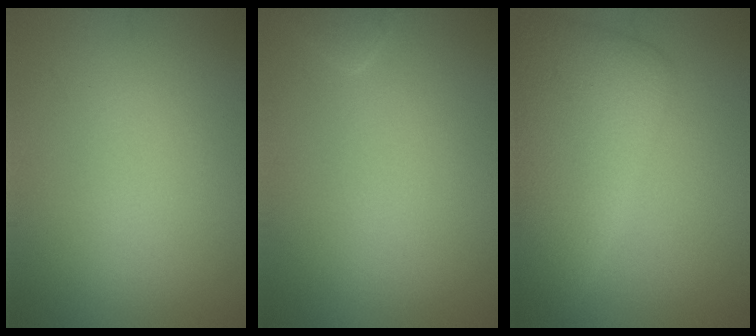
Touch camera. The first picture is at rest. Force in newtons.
{"total": 1.1, "press": 1.1, "slide": 0.1}
{"total": 7.5, "press": 7.5, "slide": 0.2}